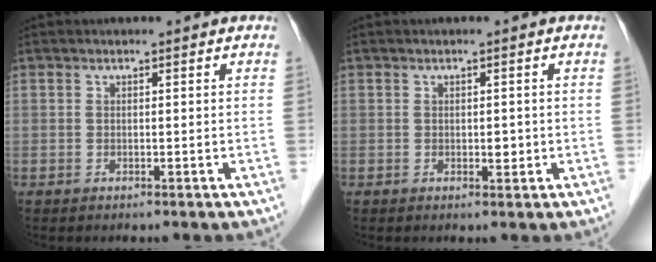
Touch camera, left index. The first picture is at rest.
{"total": 1.2, "force": [-0.1, 0.7, 1.0], "torque": [-0.014, 0.000, 0.000]}